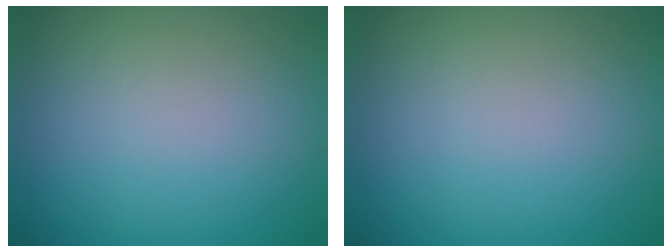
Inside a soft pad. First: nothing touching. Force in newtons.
{"total": 0.0}